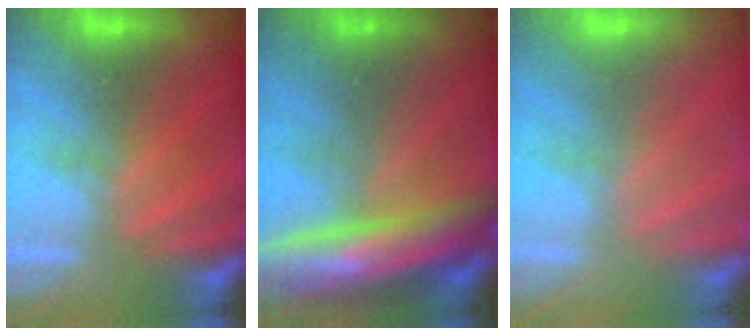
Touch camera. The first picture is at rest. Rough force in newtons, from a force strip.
{"total": 8.0}
{"total": 1.7}